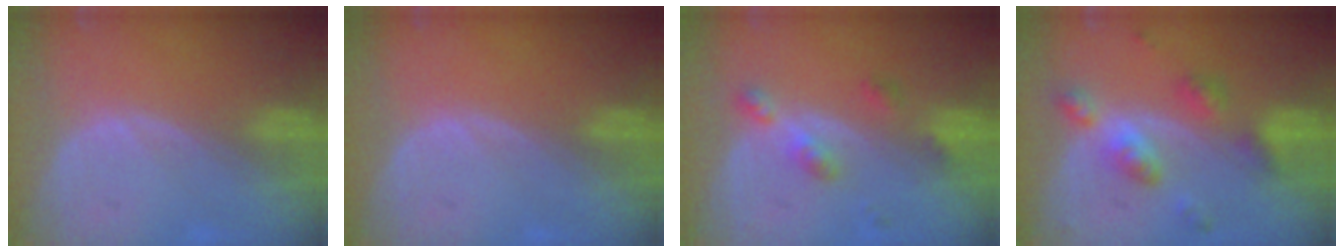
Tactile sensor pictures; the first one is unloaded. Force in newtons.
{"total": 0.0}
{"total": 4.7, "press": 4.2, "slide": 2.0}
{"total": 7.0, "press": 7.0, "slide": 0.5}